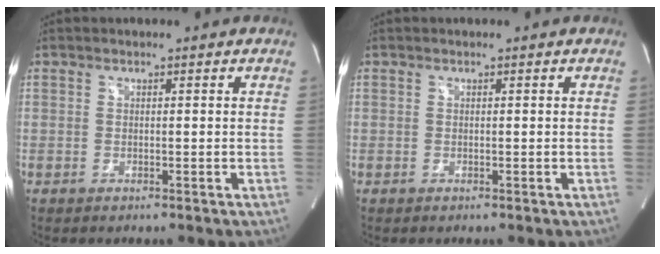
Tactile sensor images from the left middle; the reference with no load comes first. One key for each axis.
{"total": 0.0}